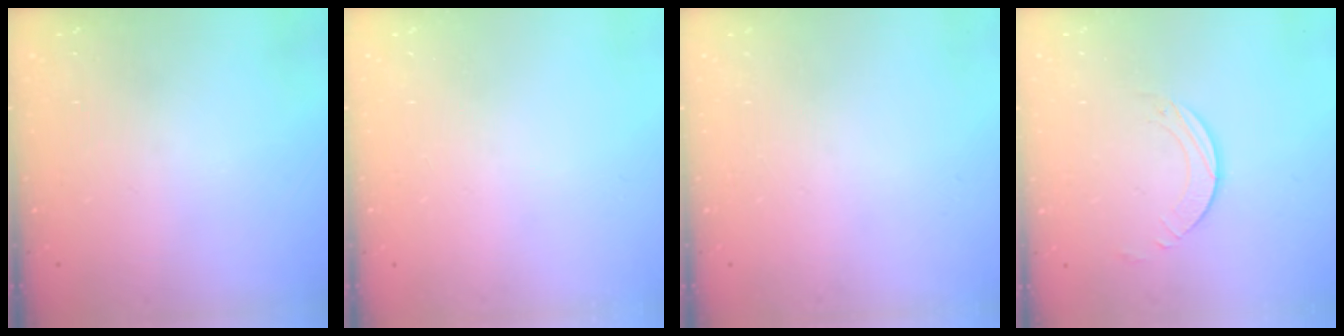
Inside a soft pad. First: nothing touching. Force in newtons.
{"total": 0.0}
{"total": 0.0}
{"total": 1.9, "press": 1.9, "slide": 0.1}